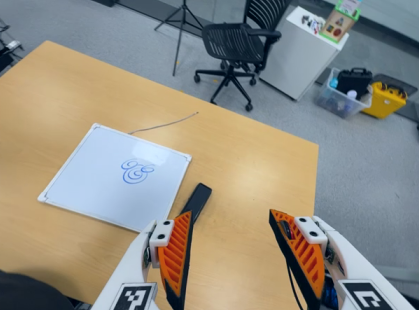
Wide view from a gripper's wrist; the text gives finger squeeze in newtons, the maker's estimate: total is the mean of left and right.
{"total": 0.0}